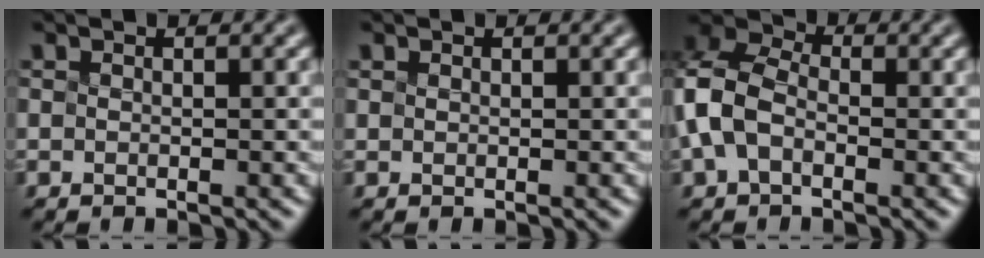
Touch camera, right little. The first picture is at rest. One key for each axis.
{"total": 0.6, "fx": 0.2, "fy": -0.3, "fz": -0.5, "tx": 0.002, "ty": -0.003, "tz": 0.014}
{"total": 3.4, "fx": -2.0, "fy": 2.3, "fz": 1.6, "tx": -0.074, "ty": 0.001, "tz": -0.022}